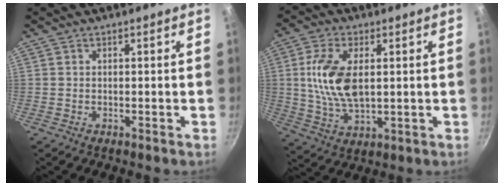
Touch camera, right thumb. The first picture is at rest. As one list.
[{"total": 12.1, "force": [1.8, 6.4, 10.1], "torque": [-0.193, -0.005, 0.037]}]